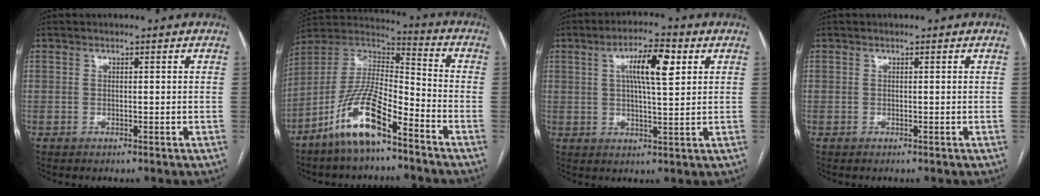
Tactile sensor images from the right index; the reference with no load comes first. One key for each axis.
{"total": 13.8, "fx": -8.8, "fy": 3.1, "fz": 10.2, "tx": -0.208, "ty": 0.003, "tz": -0.165}
{"total": 8.4, "fx": 2.8, "fy": 1.6, "fz": 7.8, "tx": -0.135, "ty": 0.012, "tz": 0.046}
{"total": 0.0}